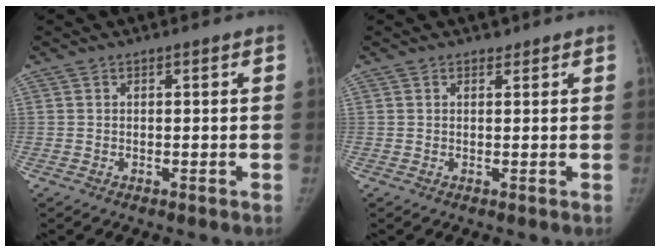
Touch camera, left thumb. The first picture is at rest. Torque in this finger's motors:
{"motor_torque": [0.10, -0.01, 0.25, -0.33, 0.02]}